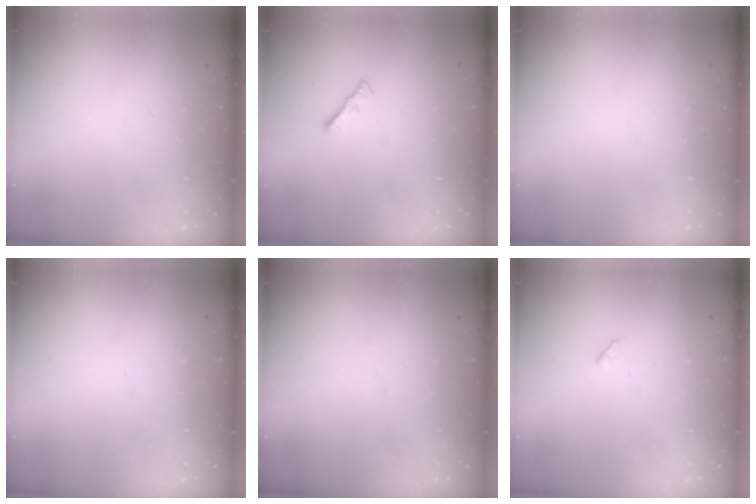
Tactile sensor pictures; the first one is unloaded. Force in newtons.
{"total": 1.3, "press": 1.2, "slide": 0.4}
{"total": 0.0}
{"total": 0.0}
{"total": 0.0}
{"total": 3.2, "press": 3.2, "slide": 0.4}